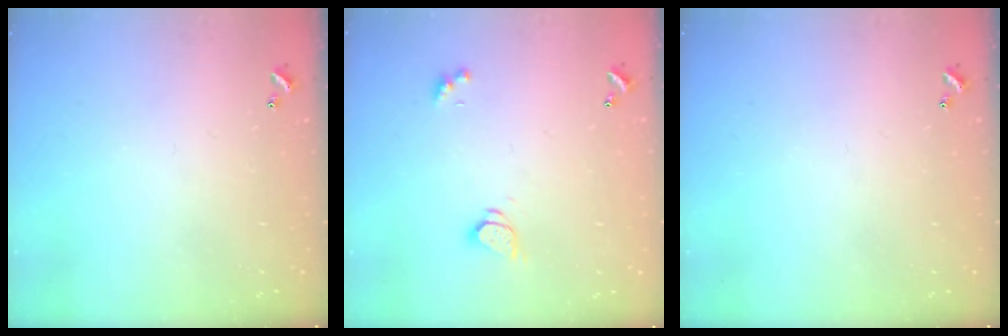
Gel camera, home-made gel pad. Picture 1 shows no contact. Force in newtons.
{"total": 1.8, "press": 1.8, "slide": 0.3}
{"total": 0.0}